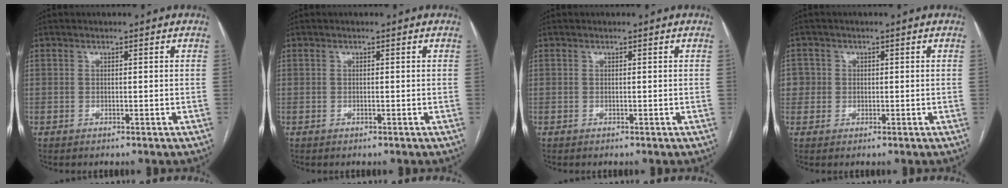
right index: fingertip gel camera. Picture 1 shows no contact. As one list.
[{"total": 0.0}, {"total": 0.0}, {"total": 3.1, "force": [0.3, 3.1, 0.0], "torque": [0.016, 0.011, 0.006]}]